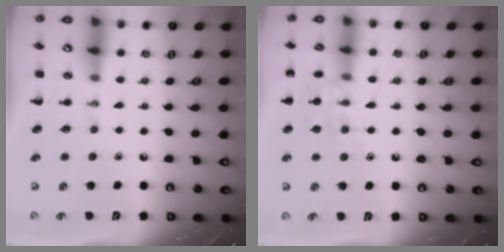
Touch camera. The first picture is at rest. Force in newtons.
{"total": 10.3, "press": 10.2, "slide": 1.4}